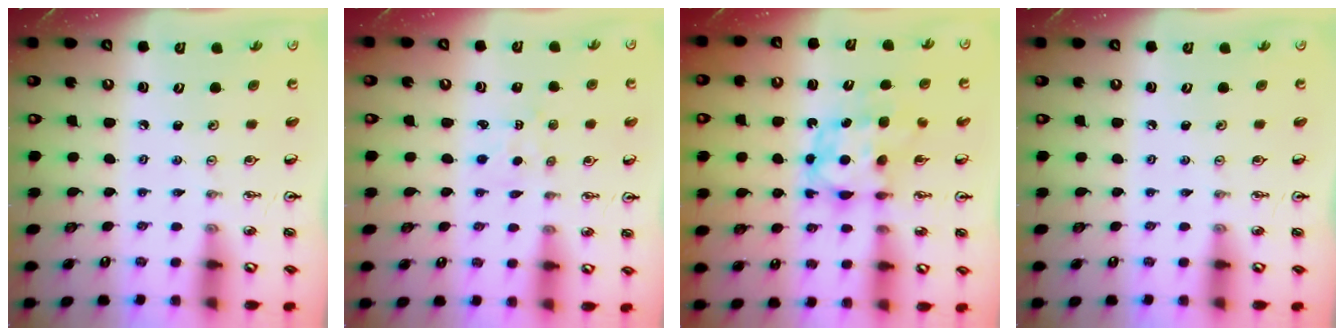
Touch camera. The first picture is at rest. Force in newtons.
{"total": 1.3, "press": 1.3, "slide": 0.2}
{"total": 7.7, "press": 7.7, "slide": 0.6}
{"total": 0.0}